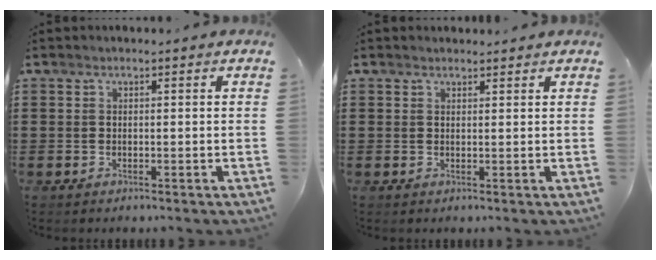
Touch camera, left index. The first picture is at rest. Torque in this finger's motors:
{"motor_torque": [0.86, -1.28, 0.03, -0.01]}